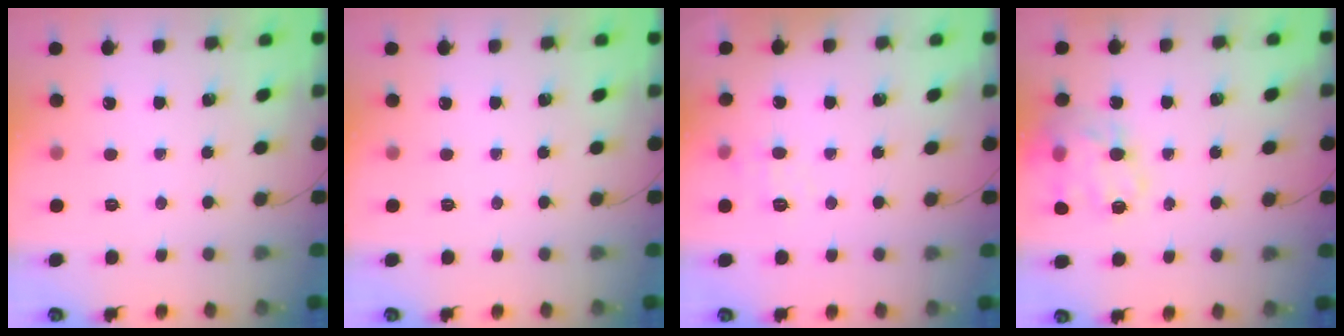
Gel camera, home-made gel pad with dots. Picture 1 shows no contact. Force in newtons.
{"total": 0.0}
{"total": 5.1, "press": 4.8, "slide": 1.7}
{"total": 18.2, "press": 17.9, "slide": 3.1}